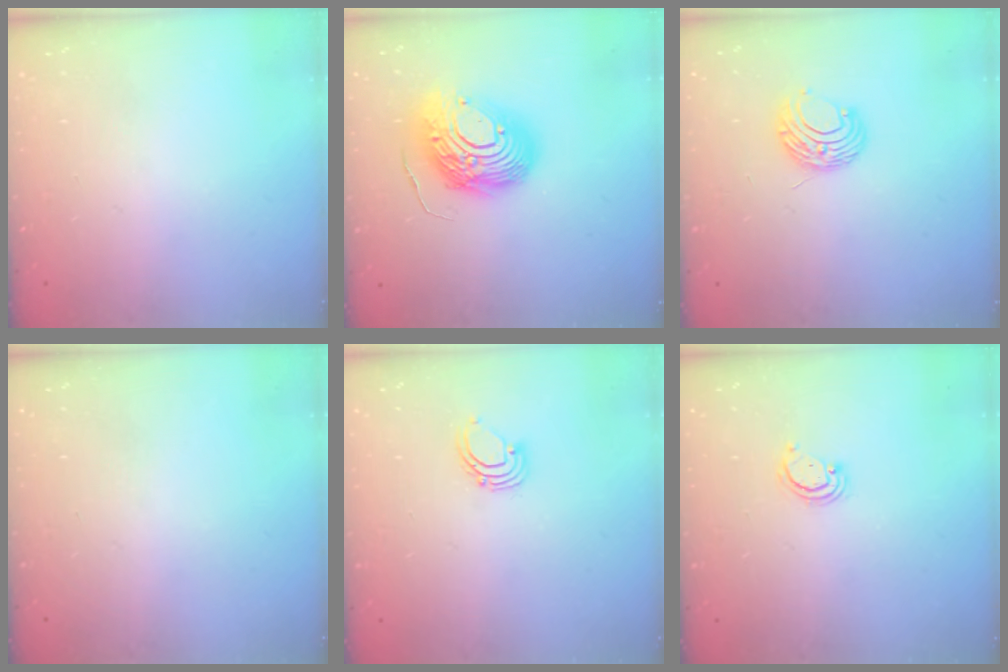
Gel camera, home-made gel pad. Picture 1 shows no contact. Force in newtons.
{"total": 16.1, "press": 16.1, "slide": 1.4}
{"total": 8.0, "press": 7.9, "slide": 0.6}
{"total": 0.0}
{"total": 2.6, "press": 2.6, "slide": 0.2}
{"total": 2.5, "press": 2.4, "slide": 0.2}